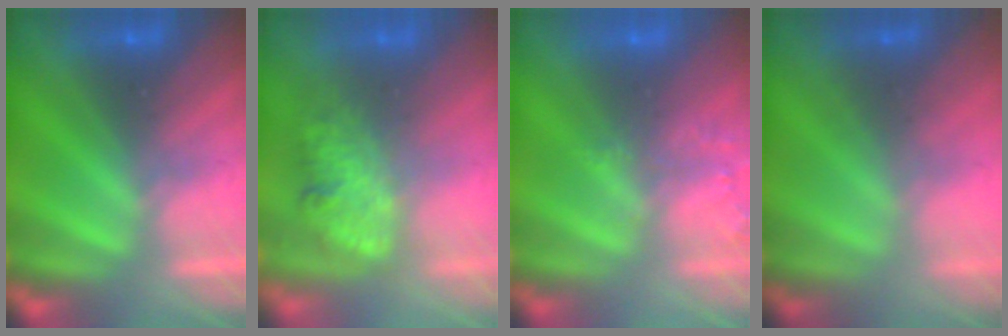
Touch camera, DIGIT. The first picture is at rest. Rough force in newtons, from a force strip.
{"total": 3.0}
{"total": 1.5}
{"total": 1.8}